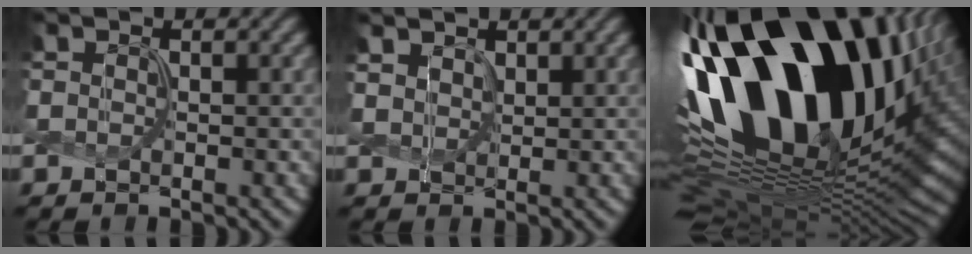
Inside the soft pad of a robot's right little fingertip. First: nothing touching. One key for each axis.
{"total": 2.5, "fx": 2.0, "fy": 1.3, "fz": 0.8, "tx": -0.032, "ty": -0.001, "tz": 0.046}
{"total": 21.1, "fx": 6.1, "fy": 10.6, "fz": 17.2, "tx": -0.312, "ty": 0.011, "tz": 0.101}